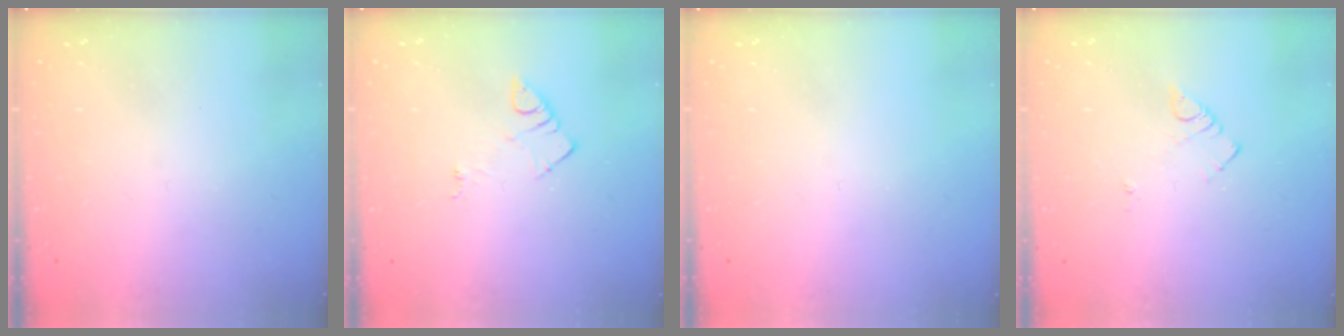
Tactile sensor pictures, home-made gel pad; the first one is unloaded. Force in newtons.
{"total": 4.2, "press": 4.1, "slide": 0.8}
{"total": 0.0}
{"total": 3.8, "press": 3.8, "slide": 0.6}